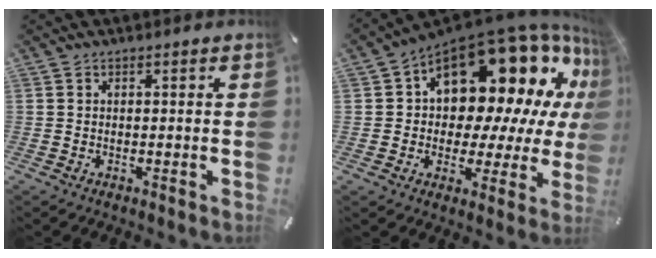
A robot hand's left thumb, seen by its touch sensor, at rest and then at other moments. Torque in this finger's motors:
{"motor_torque": [2.50, 2.50, 1.98, -0.79, 0.23]}